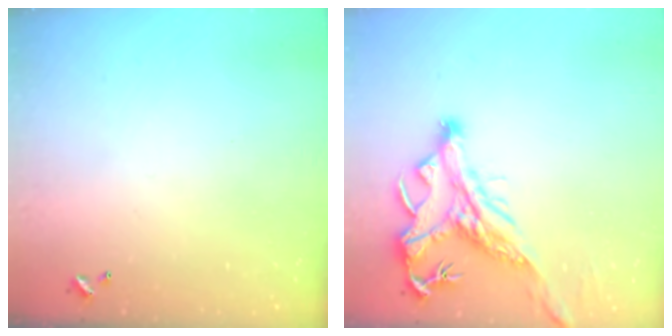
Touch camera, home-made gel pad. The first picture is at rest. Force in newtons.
{"total": 2.9, "press": 2.5, "slide": 1.4}